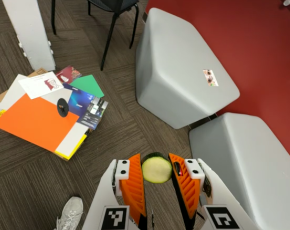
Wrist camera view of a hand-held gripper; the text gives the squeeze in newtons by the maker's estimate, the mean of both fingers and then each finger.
{"total": 8.1, "left": 8.1, "right": 8.0}